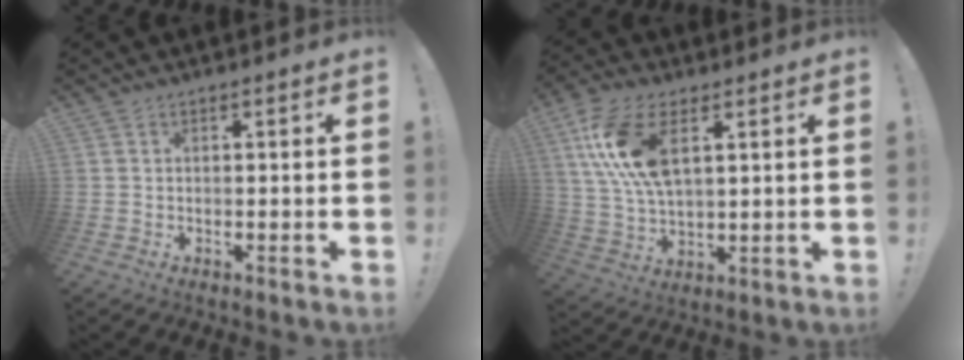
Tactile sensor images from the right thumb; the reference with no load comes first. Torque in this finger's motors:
{"motor_torque": [0.15, 1.78, 0.32, 0.26, 0.18]}